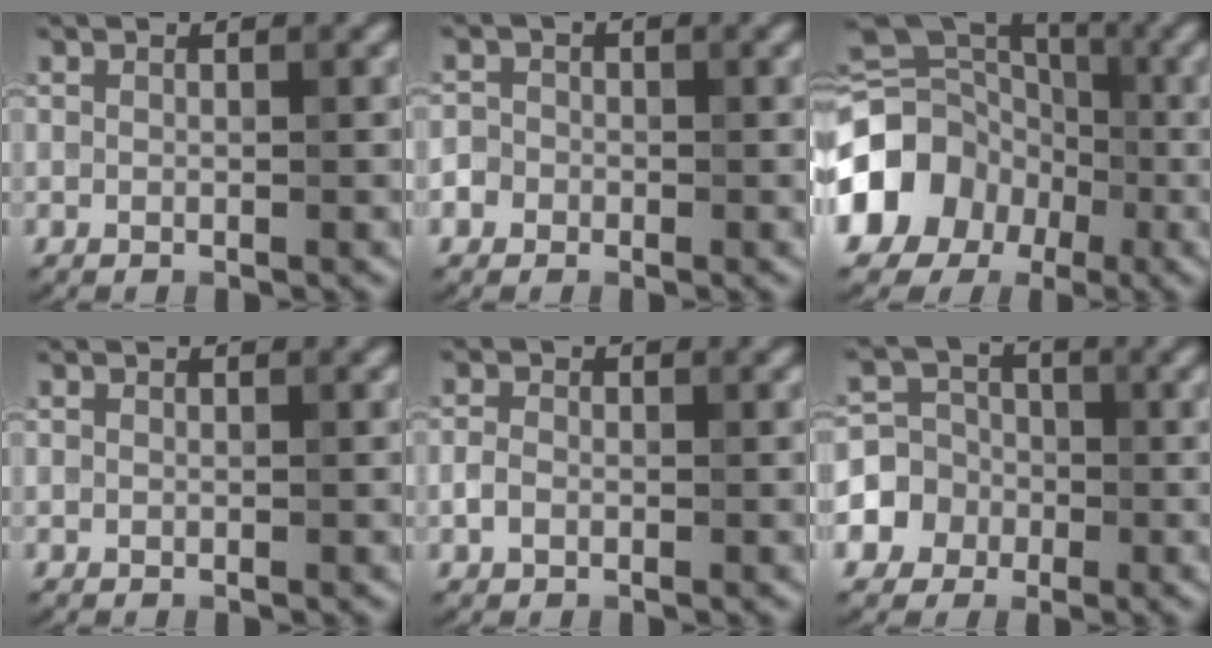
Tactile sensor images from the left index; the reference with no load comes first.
{"total": 2.3, "force": [-1.1, 2.0, 0.4], "torque": [0.016, 0.012, -0.033]}
{"total": 11.4, "force": [-3.8, 9.6, 4.8], "torque": [-0.093, 0.000, -0.081]}
{"total": 0.0}
{"total": 1.2, "force": [-0.4, 0.9, 0.8], "torque": [-0.016, 0.007, -0.014]}
{"total": 3.8, "force": [-1.1, 3.5, 0.7], "torque": [0.010, 0.013, -0.037]}